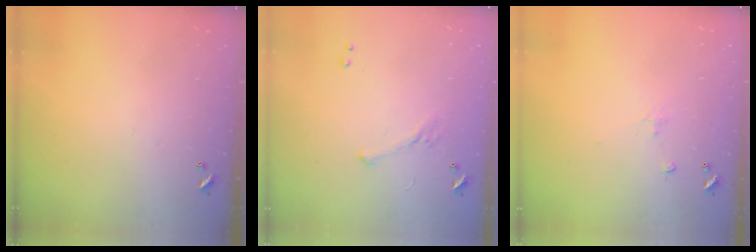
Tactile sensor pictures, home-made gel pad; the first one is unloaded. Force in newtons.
{"total": 4.0, "press": 3.9, "slide": 1.0}
{"total": 1.1, "press": 0.9, "slide": 0.5}